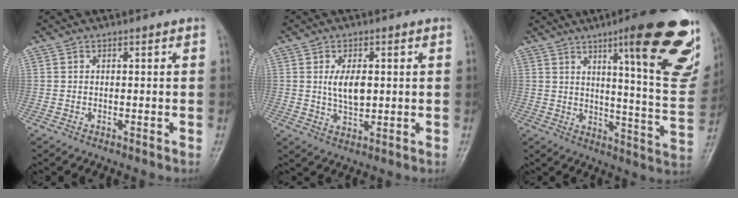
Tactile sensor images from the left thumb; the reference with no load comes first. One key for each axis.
{"total": 5.9, "fx": 0.8, "fy": 3.2, "fz": 4.8, "tx": -0.079, "ty": -0.009, "tz": 0.016}
{"total": 24.5, "fx": 13.2, "fy": 4.3, "fz": 20.2, "tx": -0.232, "ty": -0.061, "tz": 0.177}